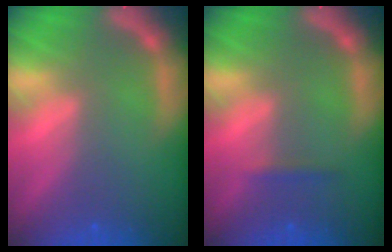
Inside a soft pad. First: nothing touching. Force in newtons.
{"total": 0.9}